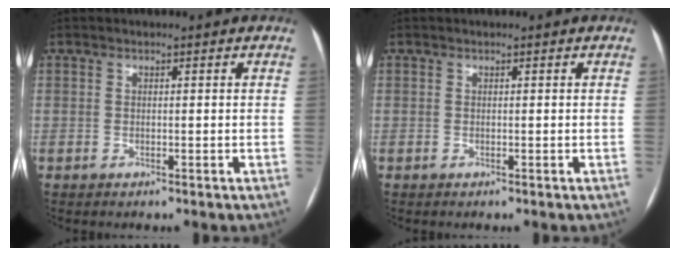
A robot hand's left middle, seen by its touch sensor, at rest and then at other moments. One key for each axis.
{"total": 0.0}